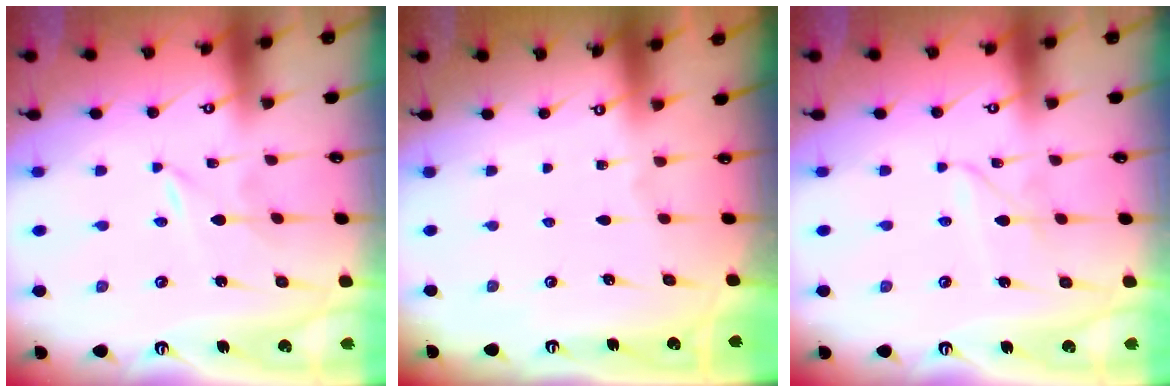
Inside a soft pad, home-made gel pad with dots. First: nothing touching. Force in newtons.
{"total": 0.0}
{"total": 2.4, "press": 2.4, "slide": 0.2}